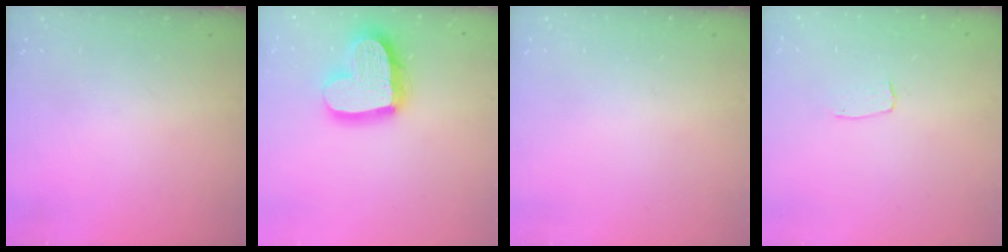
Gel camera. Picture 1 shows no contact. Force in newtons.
{"total": 19.3, "press": 19.3, "slide": 1.6}
{"total": 0.0}
{"total": 4.0, "press": 3.9, "slide": 0.2}